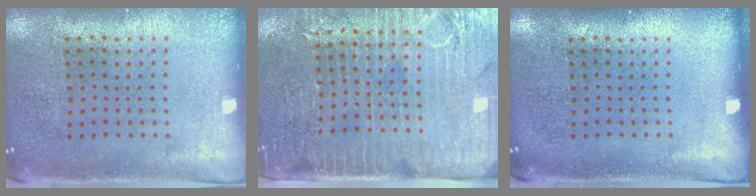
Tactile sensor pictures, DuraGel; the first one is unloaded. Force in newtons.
{"total": 3.6, "press": 3.3, "slide": 1.5}
{"total": 0.0}